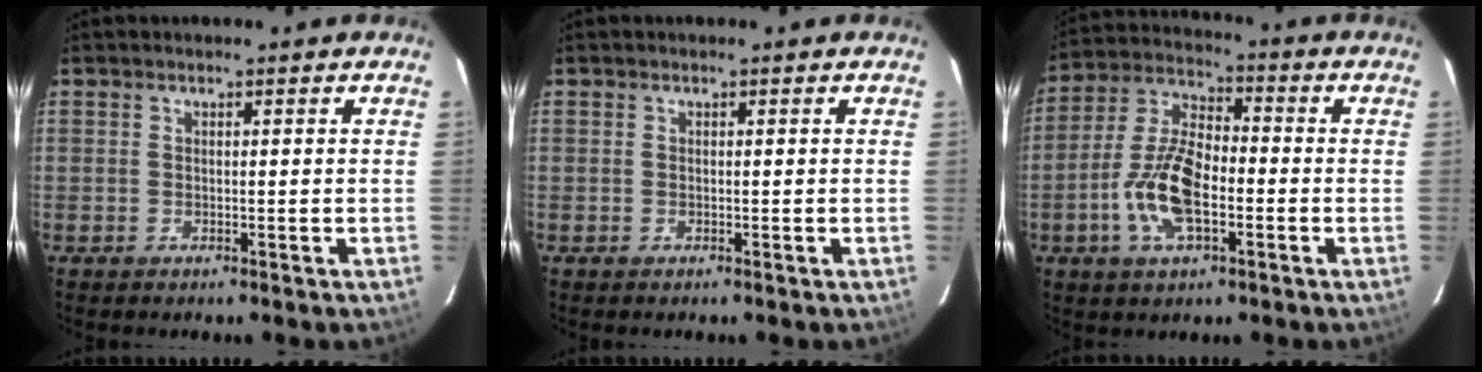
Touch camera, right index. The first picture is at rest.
{"total": 0.0}
{"total": 12.4, "force": [-3.7, 5.5, 10.5], "torque": [-0.221, 0.008, -0.073]}